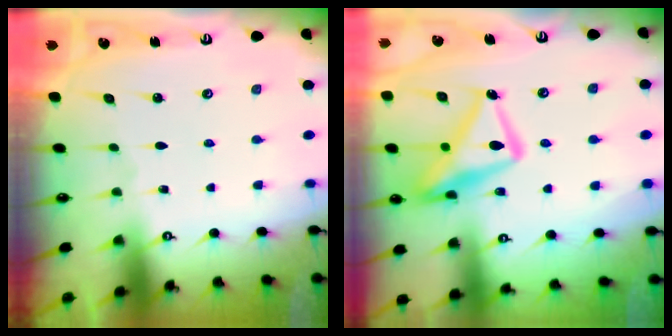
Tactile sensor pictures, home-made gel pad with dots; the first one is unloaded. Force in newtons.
{"total": 17.6, "press": 17.6, "slide": 1.4}